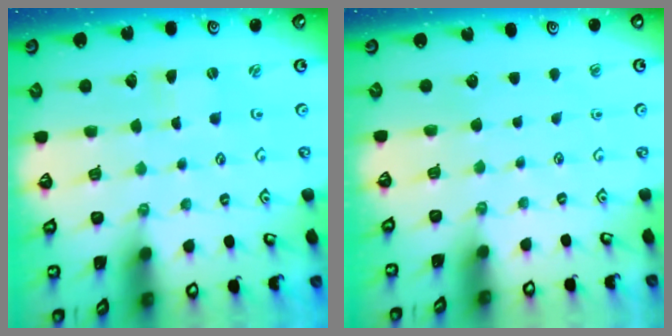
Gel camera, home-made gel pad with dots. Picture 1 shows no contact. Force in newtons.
{"total": 0.0}